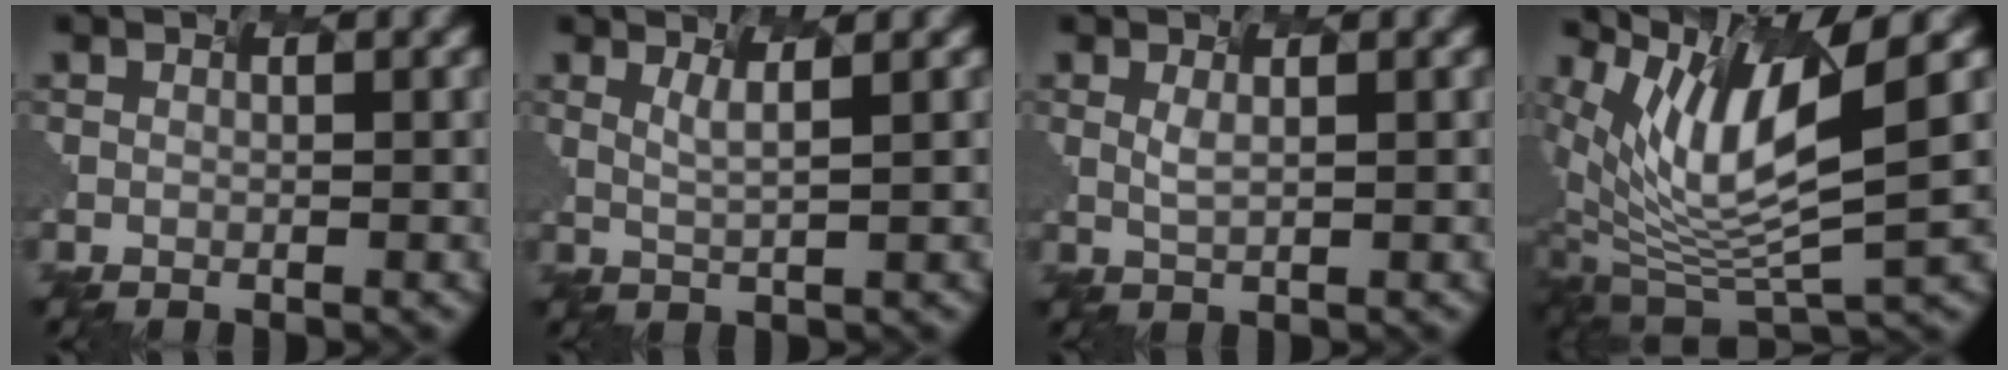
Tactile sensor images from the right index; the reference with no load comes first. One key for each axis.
{"total": 1.3, "fx": 0.6, "fy": -0.1, "fz": 1.2, "tx": -0.027, "ty": -0.005, "tz": 0.019}
{"total": 0.6, "fx": 0.0, "fy": 0.0, "fz": 0.6, "tx": -0.018, "ty": -0.002, "tz": 0.006}
{"total": 8.8, "fx": 3.4, "fy": 2.0, "fz": 7.9, "tx": -0.166, "ty": -0.005, "tz": 0.074}